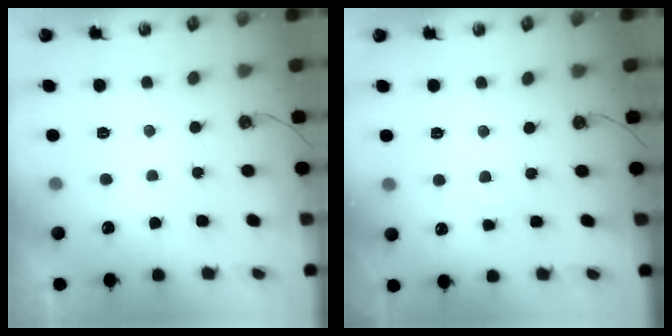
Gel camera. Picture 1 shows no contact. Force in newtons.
{"total": 5.0, "press": 4.9, "slide": 0.7}